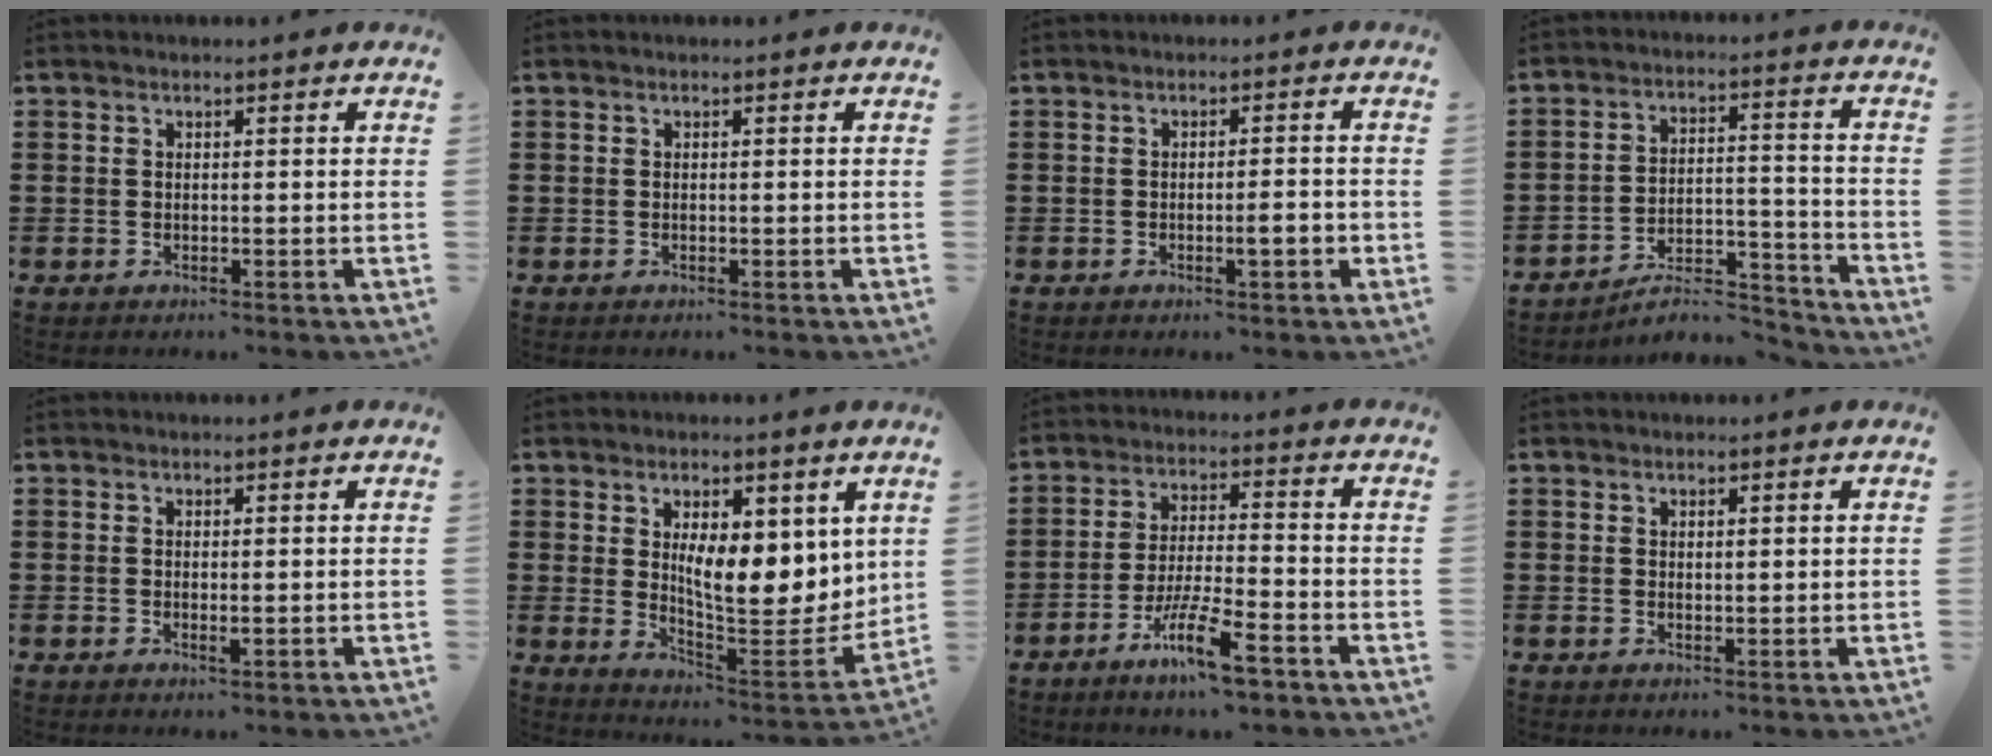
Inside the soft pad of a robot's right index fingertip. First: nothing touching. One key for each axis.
{"total": 0.0}
{"total": 3.2, "fx": -0.9, "fy": 0.5, "fz": 3.0, "tx": -0.042, "ty": -0.004, "tz": -0.018}
{"total": 6.5, "fx": -5.9, "fy": 1.7, "fz": 2.2, "tx": -0.031, "ty": 0.014, "tz": -0.113}
{"total": 0.9, "fx": -0.1, "fy": 0.2, "fz": 0.9, "tx": -0.016, "ty": -0.002, "tz": 0.000}
{"total": 9.0, "fx": 3.2, "fy": 4.1, "fz": 7.3, "tx": -0.107, "ty": -0.027, "tz": 0.052}
{"total": 9.7, "fx": -5.7, "fy": 1.4, "fz": 7.6, "tx": -0.153, "ty": -0.001, "tz": -0.109}
{"total": 0.7, "fx": 0.5, "fy": 0.3, "fz": 0.3, "tx": -0.008, "ty": 0.003, "tz": 0.010}